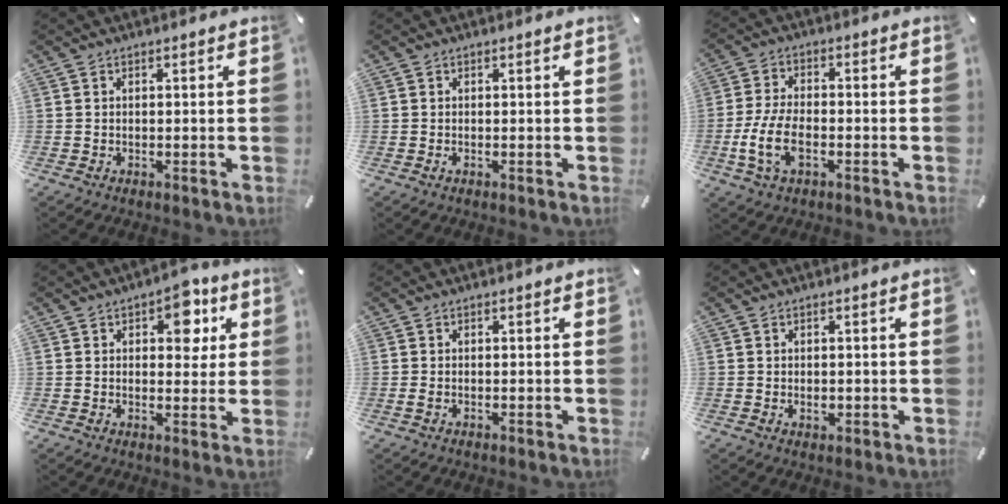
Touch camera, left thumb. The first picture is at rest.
{"total": 0.8, "force": [-0.1, 0.0, 0.8], "torque": [-0.012, -0.004, -0.002]}
{"total": 8.5, "force": [-3.0, 4.5, 6.5], "torque": [-0.148, 0.000, -0.055]}
{"total": 8.7, "force": [3.5, 5.3, 5.9], "torque": [-0.061, -0.012, 0.052]}
{"total": 0.7, "force": [-0.2, 0.3, 0.6], "torque": [-0.011, 0.001, -0.005]}
{"total": 1.6, "force": [-0.3, 1.0, 1.3], "torque": [-0.024, 0.002, -0.005]}